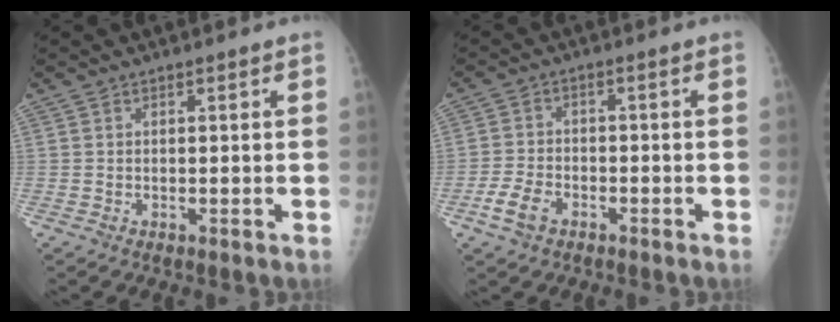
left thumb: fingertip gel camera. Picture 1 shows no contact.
{"total": 4.9, "force": [-2.9, 2.9, 2.8], "torque": [-0.059, 0.012, -0.054]}